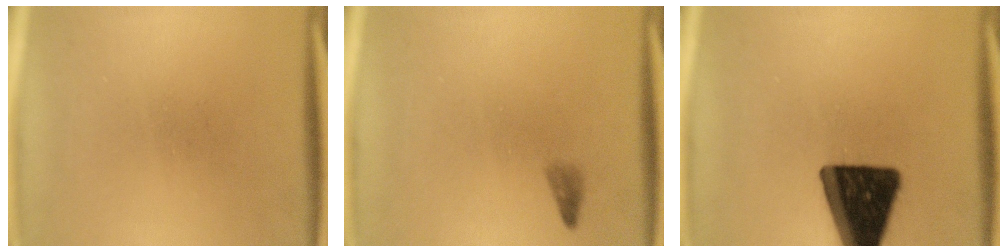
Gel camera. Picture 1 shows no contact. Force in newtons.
{"total": 0.9}
{"total": 17.6}